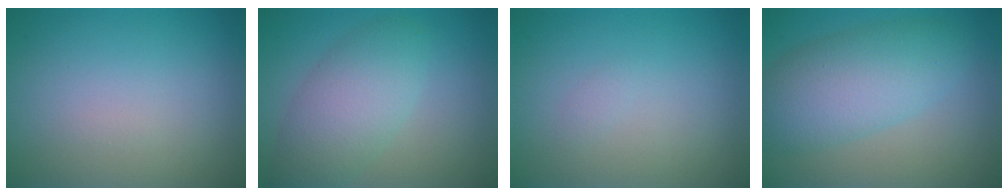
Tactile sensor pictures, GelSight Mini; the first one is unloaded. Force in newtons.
{"total": 5.1, "press": 5.1, "slide": 0.1}
{"total": 0.5, "press": 0.5, "slide": 0.0}
{"total": 6.3, "press": 6.3, "slide": 0.2}